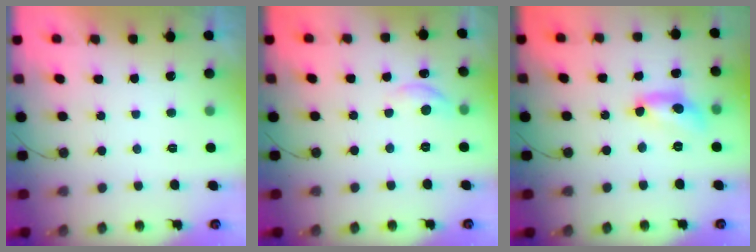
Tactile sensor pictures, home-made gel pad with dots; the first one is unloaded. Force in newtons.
{"total": 5.3, "press": 5.3, "slide": 0.7}
{"total": 11.2, "press": 11.2, "slide": 0.7}